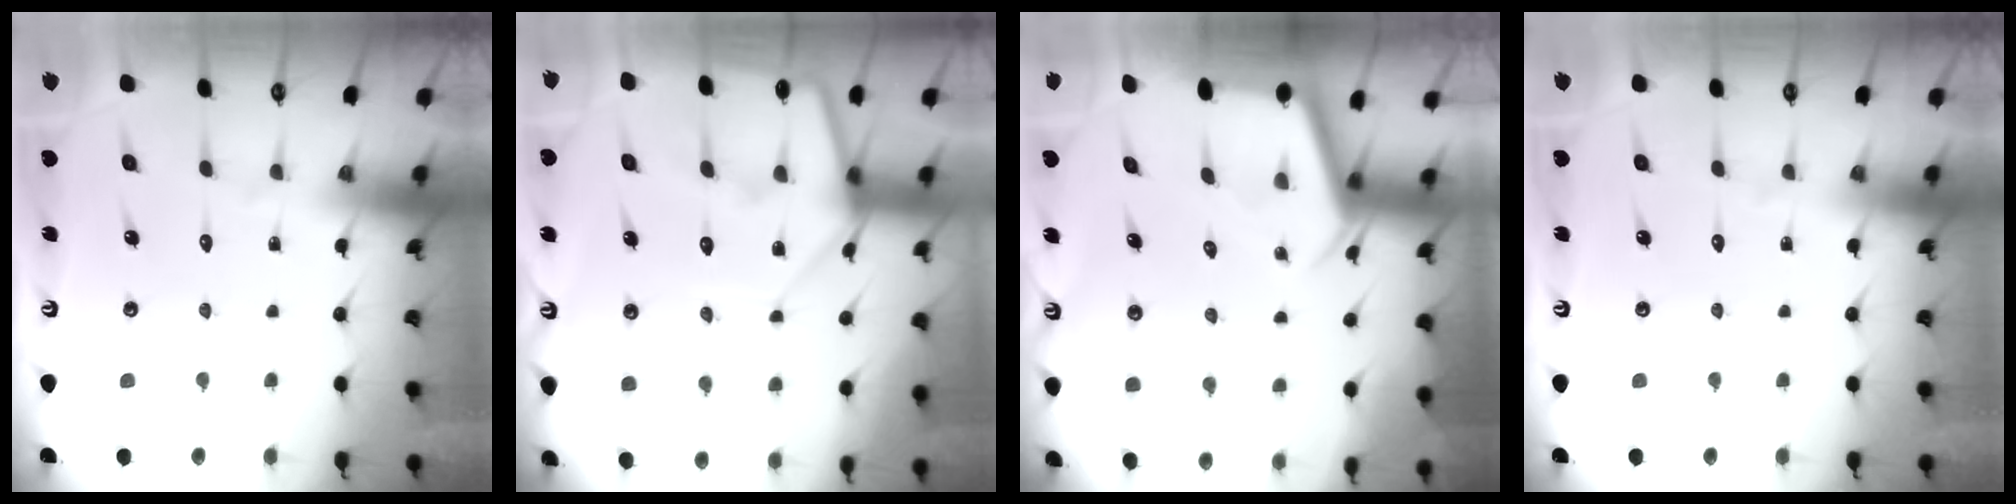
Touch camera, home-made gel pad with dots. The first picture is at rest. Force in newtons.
{"total": 10.4, "press": 10.4, "slide": 0.8}
{"total": 2.9, "press": 2.9, "slide": 0.3}
{"total": 0.0}